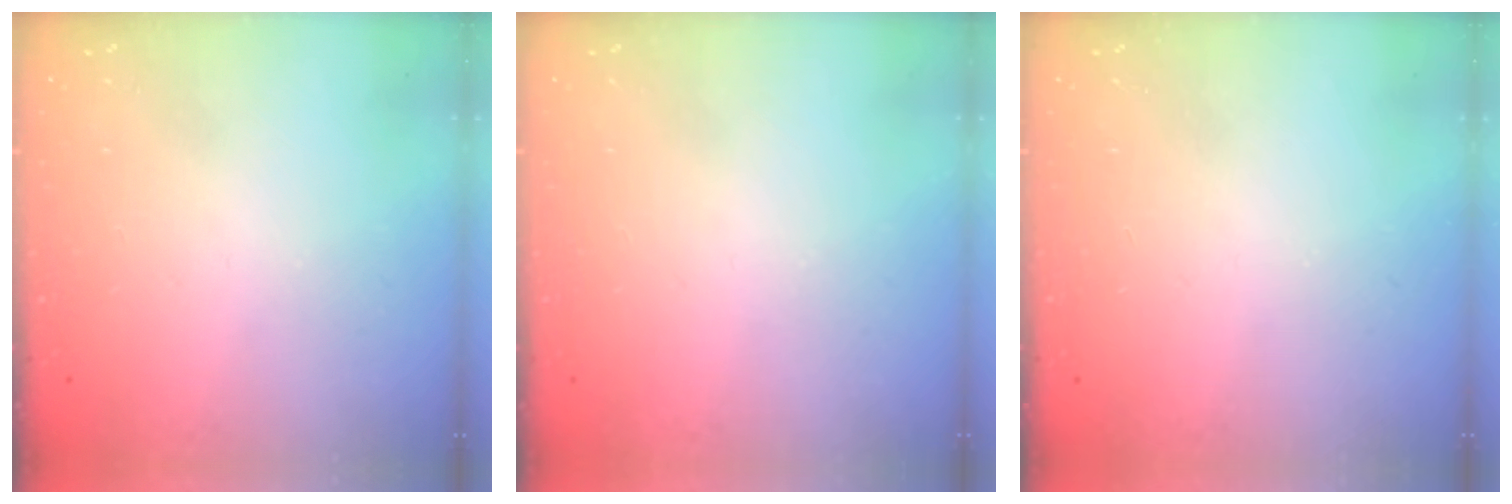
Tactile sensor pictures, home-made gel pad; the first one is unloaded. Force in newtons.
{"total": 0.0}
{"total": 0.0}